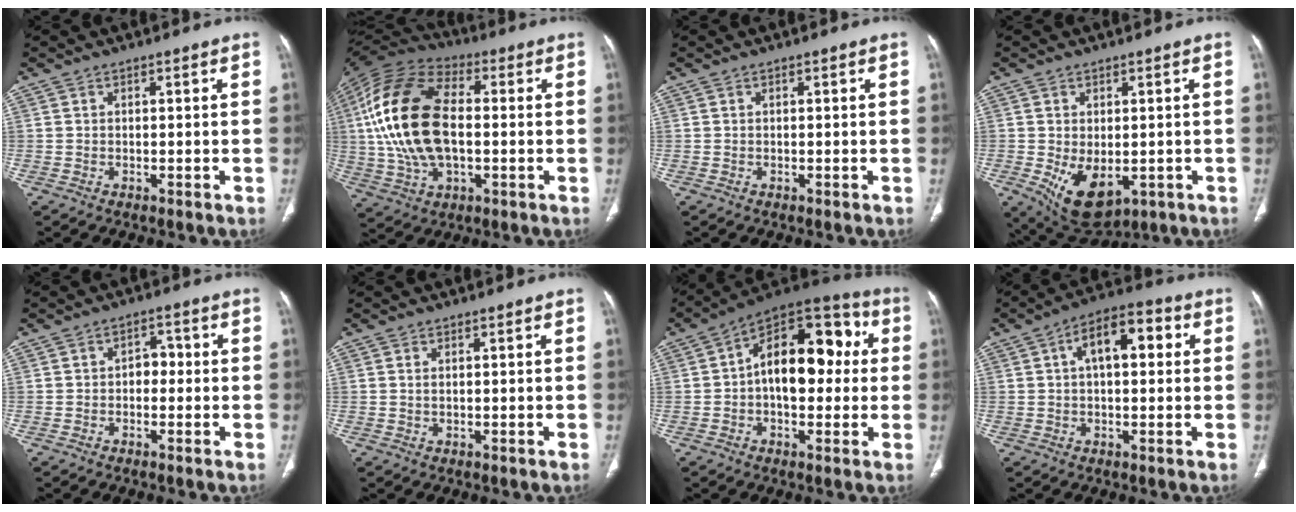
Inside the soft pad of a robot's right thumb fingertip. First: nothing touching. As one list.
[{"total": 22.2, "force": [0.9, 12.5, 18.3], "torque": [-0.376, 0.014, 0.014]}, {"total": 0.0}, {"total": 9.7, "force": [-2.2, 5.8, 7.5], "torque": [-0.114, -0.013, -0.013]}, {"total": 3.2, "force": [-0.3, 2.3, 2.2], "torque": [-0.012, 0.014, -0.012]}, {"total": 0.7, "force": [0.3, 0.3, 0.6], "torque": [-0.016, 0.003, 0.008]}, {"total": 18.2, "force": [1.7, 10.7, 14.7], "torque": [-0.178, 0.044, 0.016]}, {"total": 10.2, "force": [2.4, 5.2, 8.4], "torque": [-0.120, 0.029, 0.029]}]